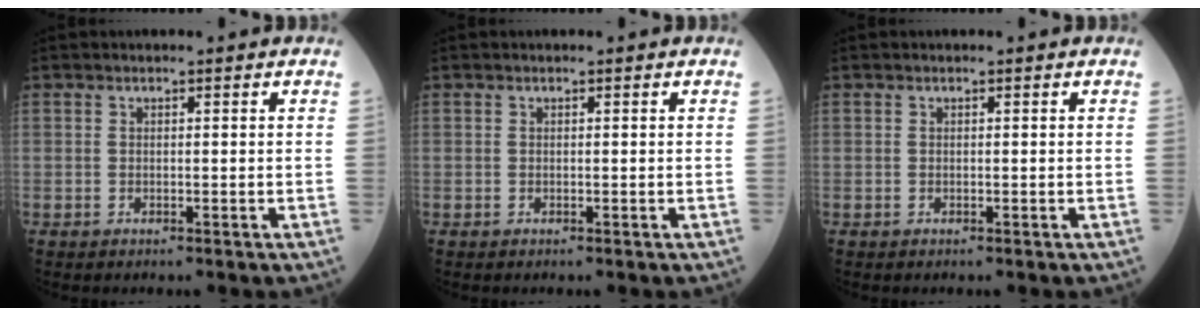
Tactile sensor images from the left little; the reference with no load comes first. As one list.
[{"total": 0.0}, {"total": 0.0}]